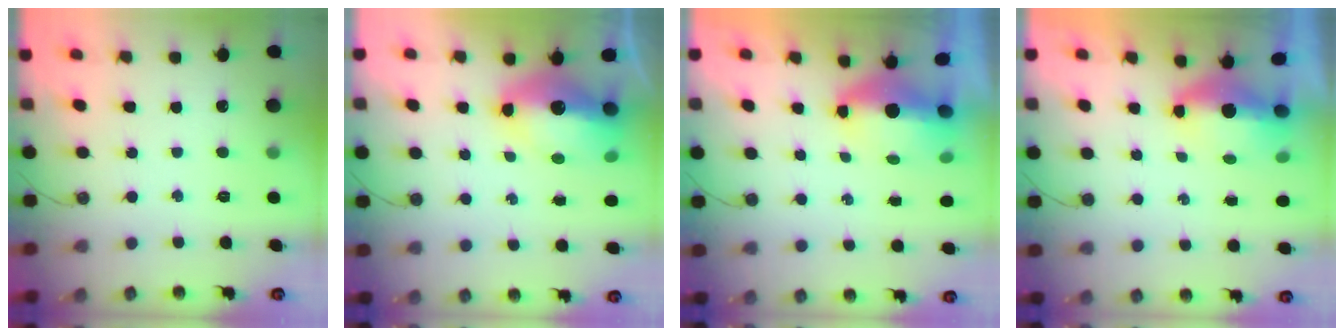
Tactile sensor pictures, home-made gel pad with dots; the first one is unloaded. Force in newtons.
{"total": 11.8, "press": 11.7, "slide": 1.3}
{"total": 11.4, "press": 8.2, "slide": 7.9}
{"total": 12.5, "press": 7.8, "slide": 9.7}